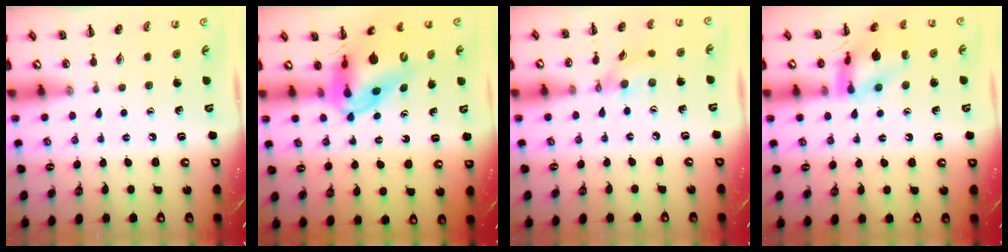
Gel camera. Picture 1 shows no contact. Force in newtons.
{"total": 12.3, "press": 11.8, "slide": 3.4}
{"total": 6.8, "press": 6.8, "slide": 0.9}
{"total": 13.2, "press": 13.1, "slide": 1.0}